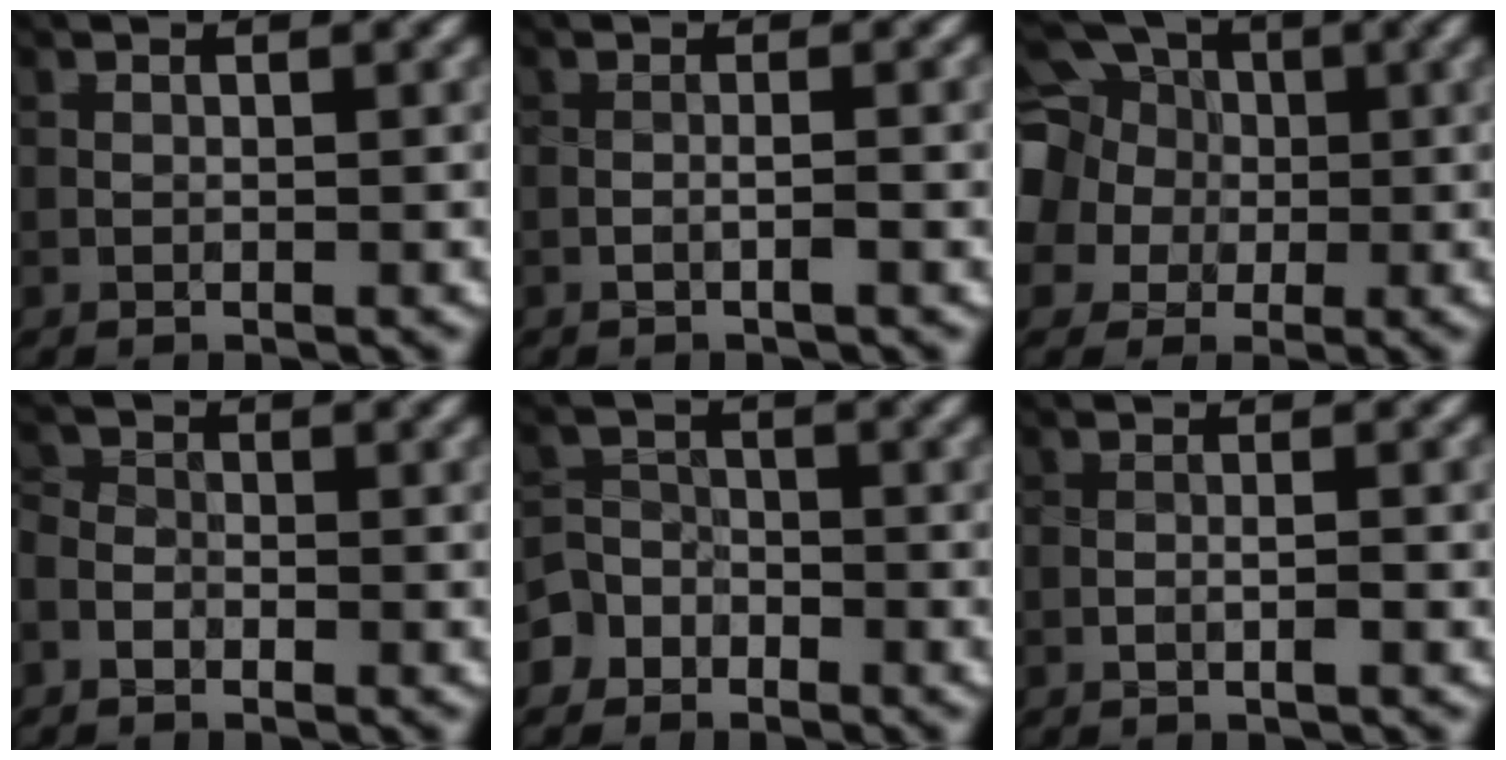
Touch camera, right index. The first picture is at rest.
{"total": 1.2, "force": [-0.1, -0.1, 1.2], "torque": [-0.017, 0.003, -0.005]}
{"total": 13.5, "force": [2.3, 11.9, 5.9], "torque": [-0.159, 0.017, 0.008]}
{"total": 1.8, "force": [-1.2, 1.2, 0.5], "torque": [-0.009, 0.002, -0.034]}
{"total": 4.4, "force": [-3.0, 3.2, 0.0], "torque": [0.029, -0.004, -0.063]}
{"total": 0.9, "force": [0.0, -0.2, 0.9], "torque": [-0.015, 0.001, -0.001]}